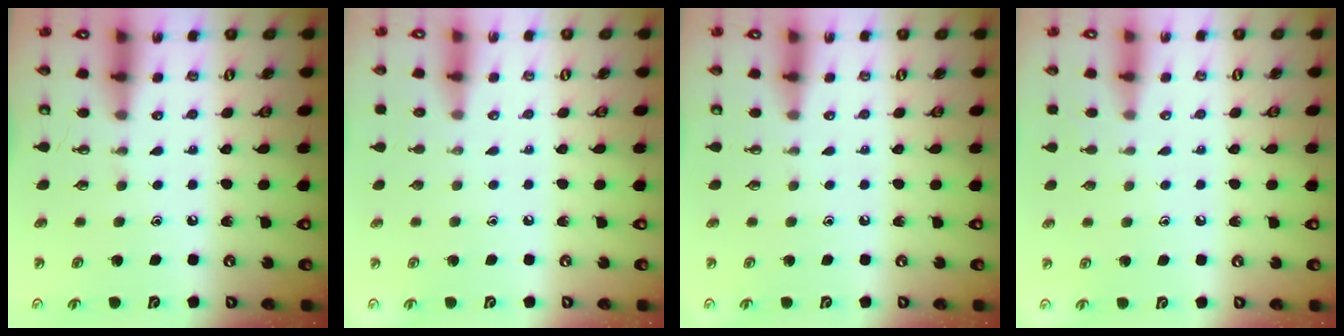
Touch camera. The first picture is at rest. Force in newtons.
{"total": 0.0}
{"total": 0.0}
{"total": 2.5, "press": 2.5, "slide": 0.3}